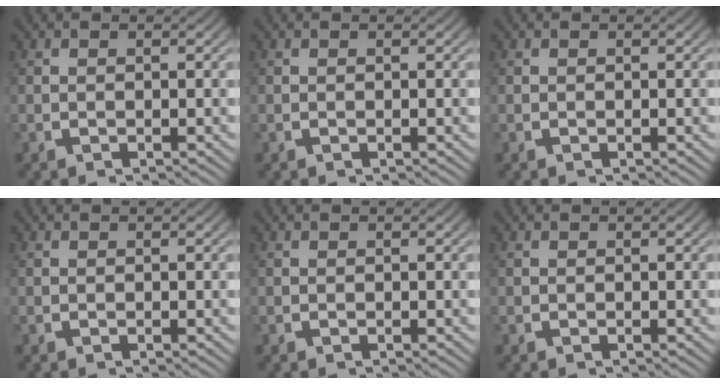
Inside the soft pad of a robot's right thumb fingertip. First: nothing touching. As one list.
[{"total": 0.0}, {"total": 0.0}, {"total": 0.0}, {"total": 0.0}, {"total": 0.0}]